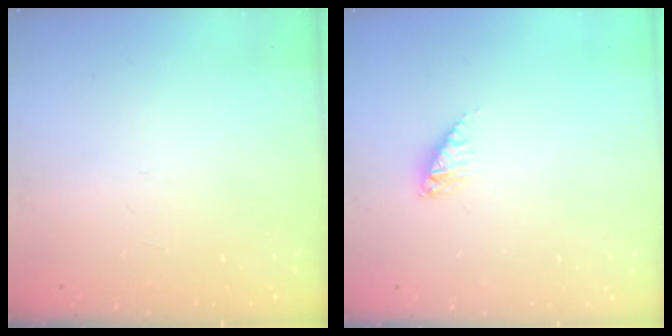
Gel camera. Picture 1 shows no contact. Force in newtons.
{"total": 4.3, "press": 4.3, "slide": 0.3}